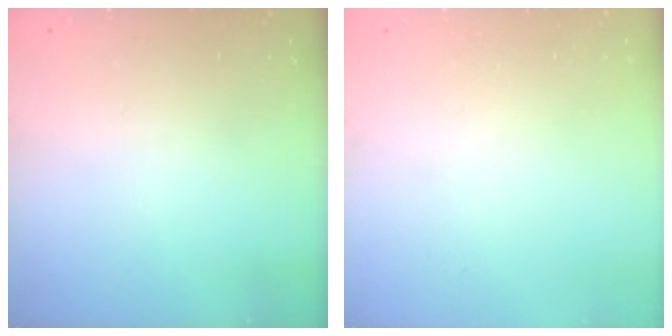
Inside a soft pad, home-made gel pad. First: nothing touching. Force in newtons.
{"total": 0.0}